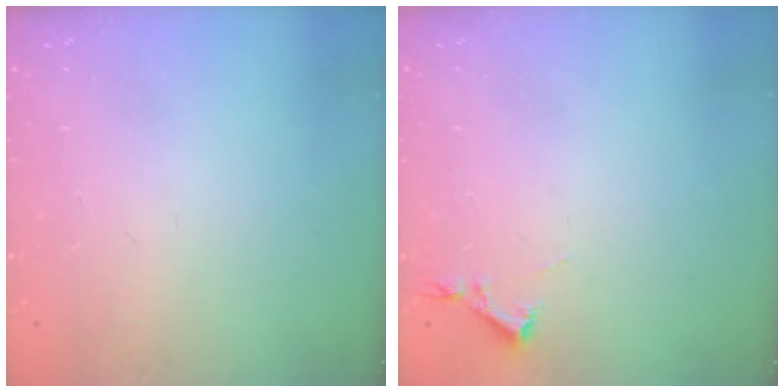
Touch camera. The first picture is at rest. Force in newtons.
{"total": 2.9, "press": 2.9, "slide": 0.5}